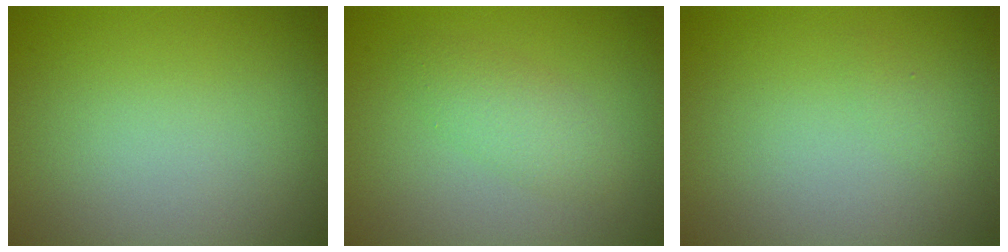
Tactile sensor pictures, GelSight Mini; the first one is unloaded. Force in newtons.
{"total": 2.4, "press": 2.4, "slide": 0.1}
{"total": 0.6, "press": 0.5, "slide": 0.1}